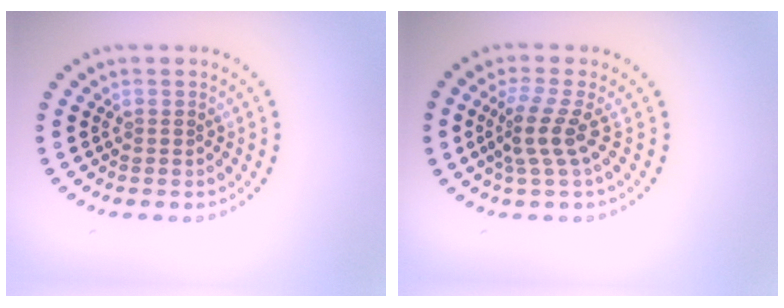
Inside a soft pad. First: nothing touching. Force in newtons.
{"total": 2.9, "press": 2.0, "slide": 2.1}